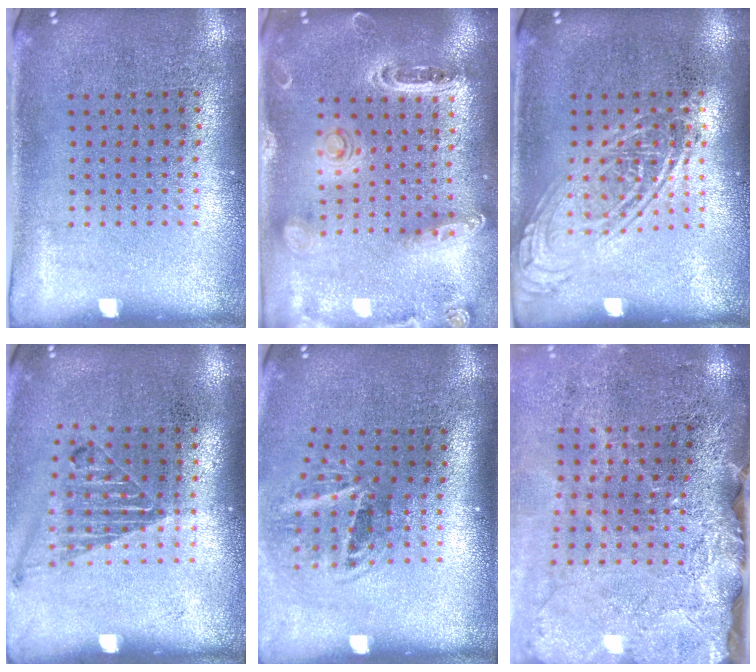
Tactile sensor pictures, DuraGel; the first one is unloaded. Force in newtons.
{"total": 1.3, "press": 1.3, "slide": 0.1}
{"total": 1.6, "press": 1.6, "slide": 0.1}
{"total": 1.2, "press": 1.1, "slide": 0.3}
{"total": 2.0, "press": 1.2, "slide": 1.5}
{"total": 3.9, "press": 3.2, "slide": 2.3}